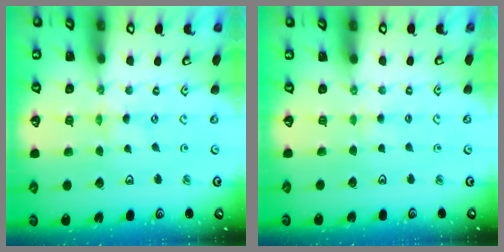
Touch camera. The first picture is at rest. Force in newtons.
{"total": 2.7, "press": 2.6, "slide": 0.4}